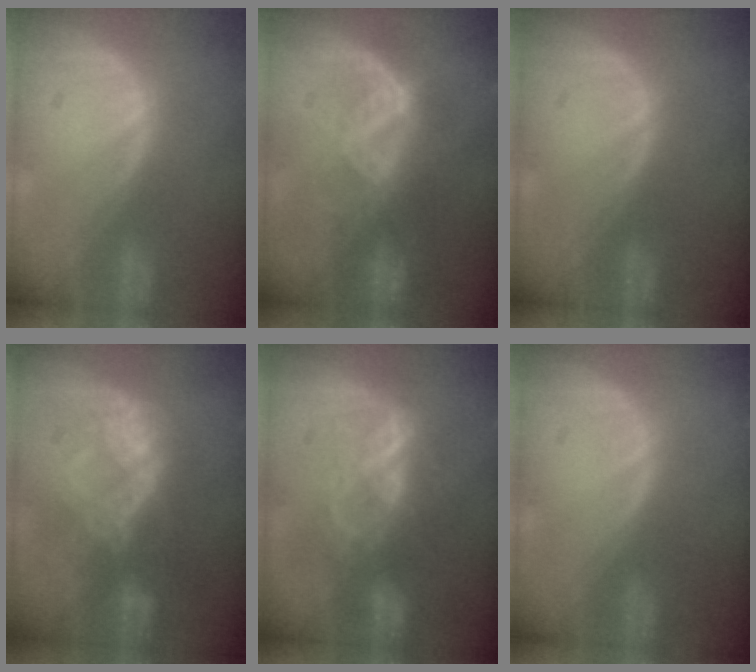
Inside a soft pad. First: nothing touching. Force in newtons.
{"total": 7.0, "press": 6.8, "slide": 1.7}
{"total": 0.0}
{"total": 7.1, "press": 6.9, "slide": 1.7}
{"total": 6.1, "press": 6.1, "slide": 0.7}
{"total": 0.0}